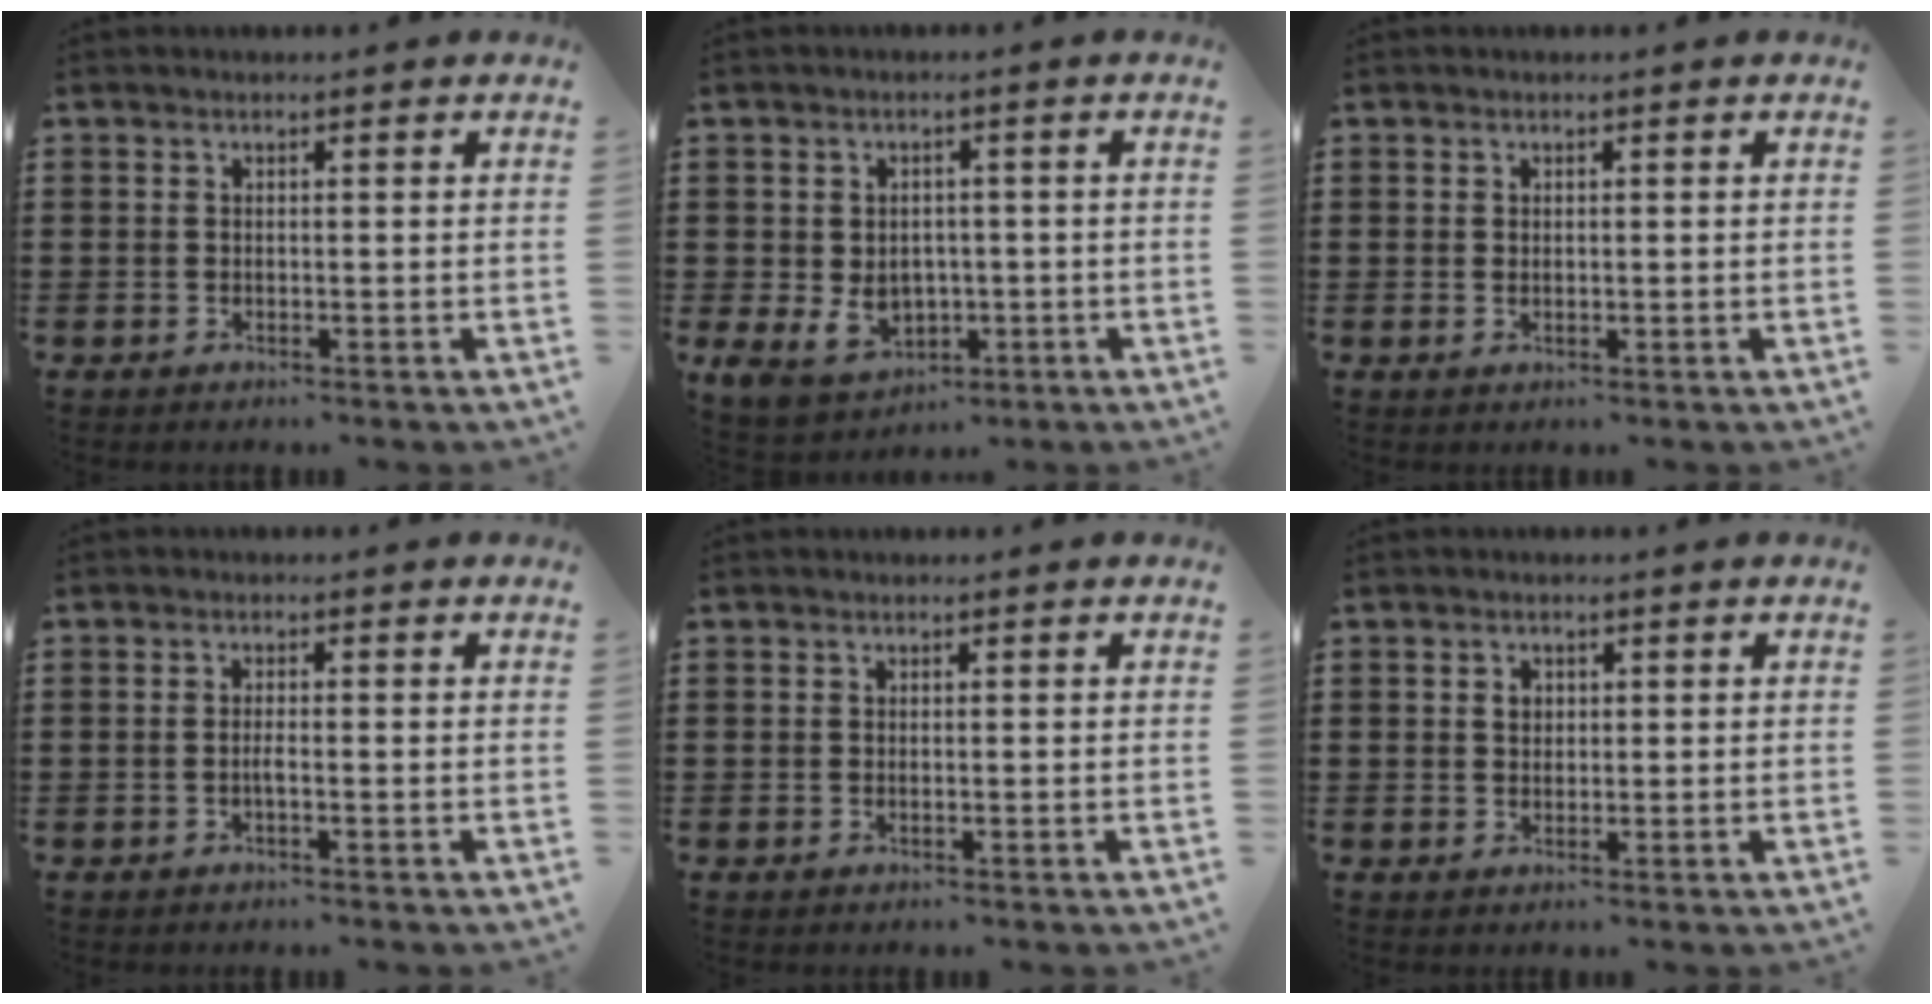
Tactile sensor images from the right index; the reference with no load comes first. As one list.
[{"total": 5.1, "force": [-0.7, 4.3, 2.7], "torque": [-0.064, 0.000, -0.015]}, {"total": 0.5, "force": [0.2, 0.4, 0.3], "torque": [-0.007, 0.003, 0.004]}, {"total": 1.4, "force": [-0.6, 0.1, 1.3], "torque": [-0.025, -0.001, -0.010]}, {"total": 0.0}, {"total": 1.5, "force": [0.5, 1.2, 0.8], "torque": [-0.017, 0.006, 0.008]}]